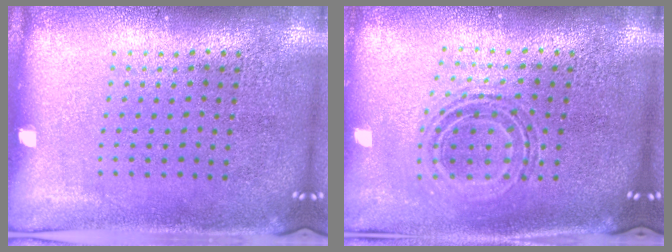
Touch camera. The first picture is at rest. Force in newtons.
{"total": 0.7, "press": 0.7, "slide": 0.3}